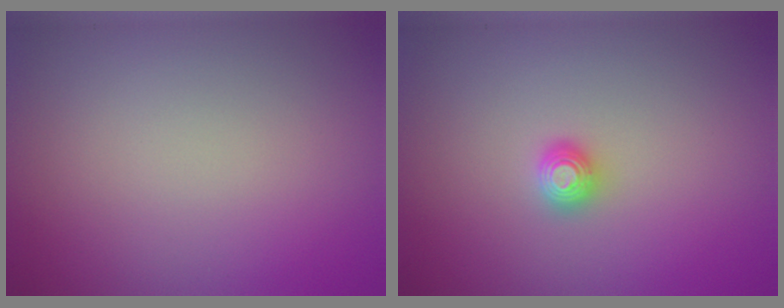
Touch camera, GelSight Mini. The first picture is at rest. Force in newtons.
{"total": 1.2, "press": 1.2, "slide": 0.2}